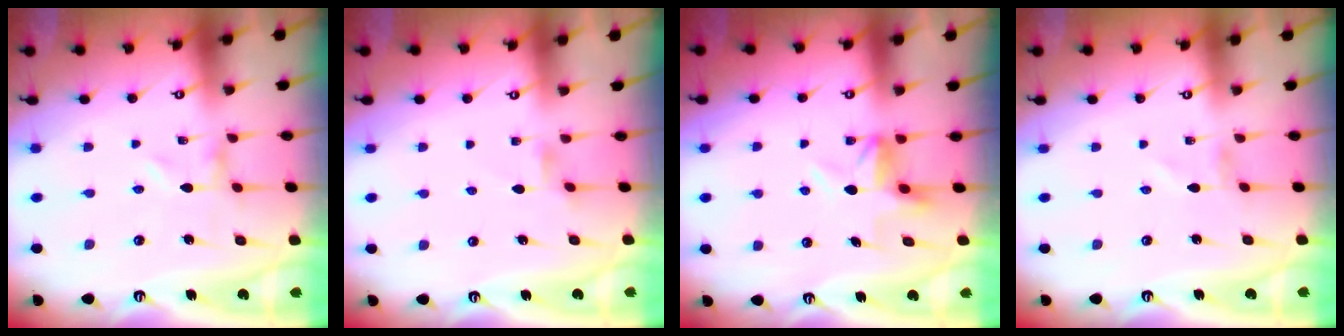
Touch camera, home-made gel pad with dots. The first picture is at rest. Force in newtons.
{"total": 2.0, "press": 2.0, "slide": 0.4}
{"total": 4.6, "press": 4.6, "slide": 0.2}
{"total": 0.8, "press": 0.8, "slide": 0.1}